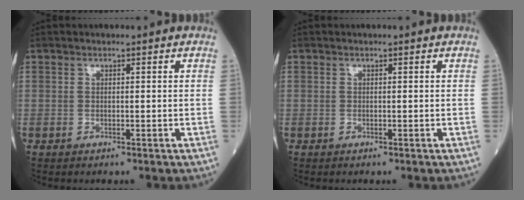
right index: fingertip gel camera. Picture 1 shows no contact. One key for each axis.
{"total": 0.0}